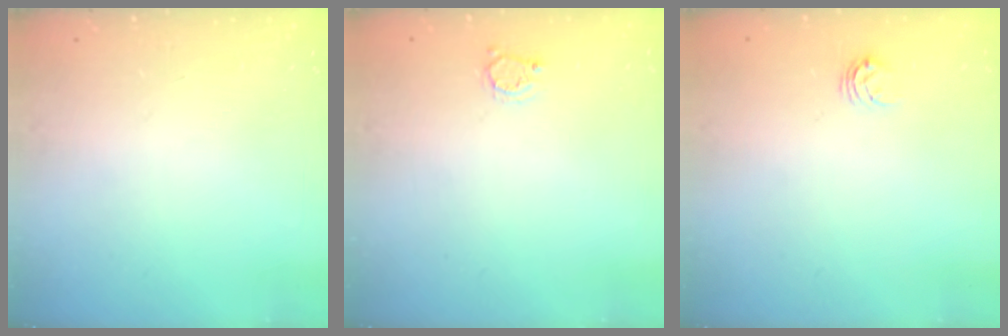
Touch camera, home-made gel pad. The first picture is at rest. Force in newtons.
{"total": 2.8, "press": 2.7, "slide": 0.4}
{"total": 3.6, "press": 3.5, "slide": 0.5}